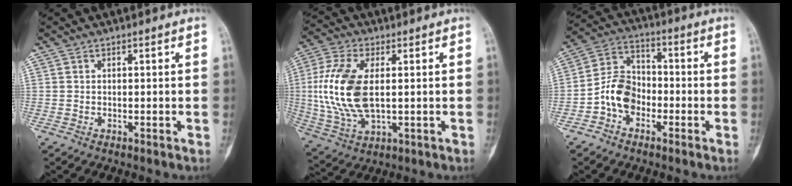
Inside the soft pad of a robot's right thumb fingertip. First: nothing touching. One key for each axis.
{"total": 15.3, "fx": 1.0, "fy": 8.1, "fz": 13.0, "tx": -0.285, "ty": -0.004, "tz": 0.026}
{"total": 9.0, "fx": -3.2, "fy": 6.7, "fz": 5.2, "tx": -0.081, "ty": 0.039, "tz": -0.072}